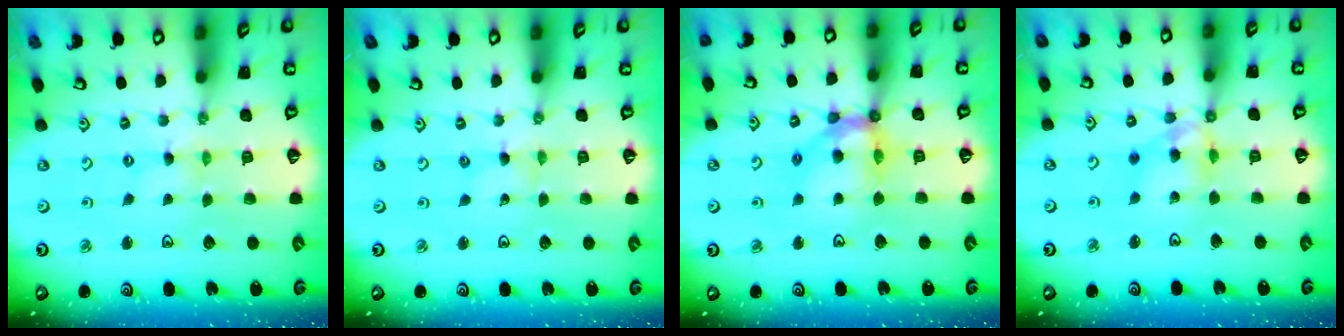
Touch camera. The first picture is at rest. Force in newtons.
{"total": 0.0}
{"total": 11.7, "press": 11.5, "slide": 1.6}
{"total": 12.0, "press": 11.8, "slide": 2.0}